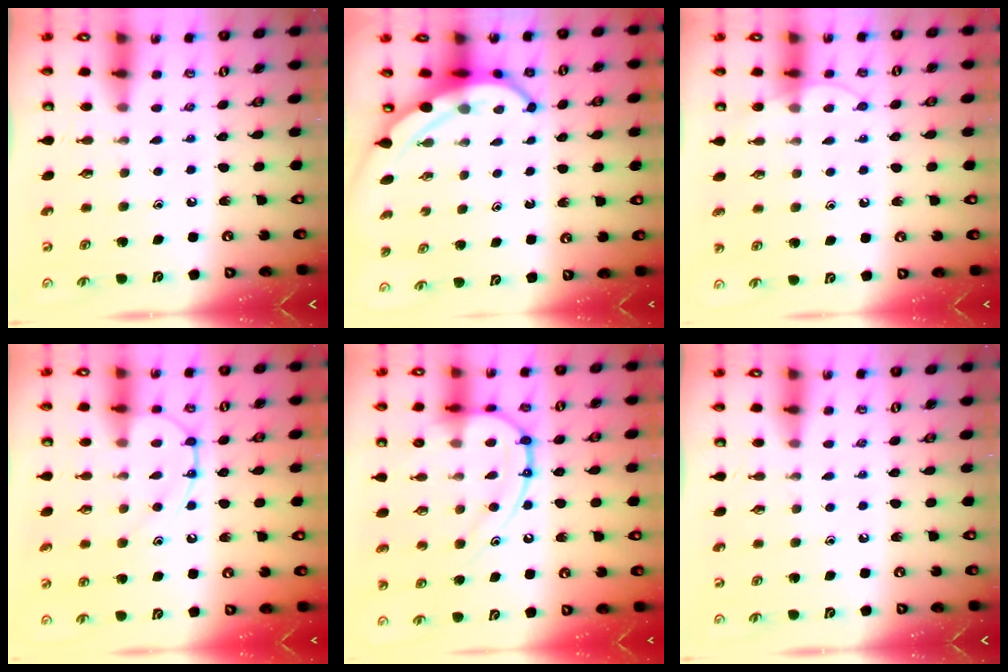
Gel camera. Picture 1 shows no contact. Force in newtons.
{"total": 7.4, "press": 7.3, "slide": 0.8}
{"total": 6.2, "press": 6.2, "slide": 0.6}
{"total": 11.8, "press": 11.8, "slide": 1.3}
{"total": 15.1, "press": 15.1, "slide": 1.4}
{"total": 0.0}